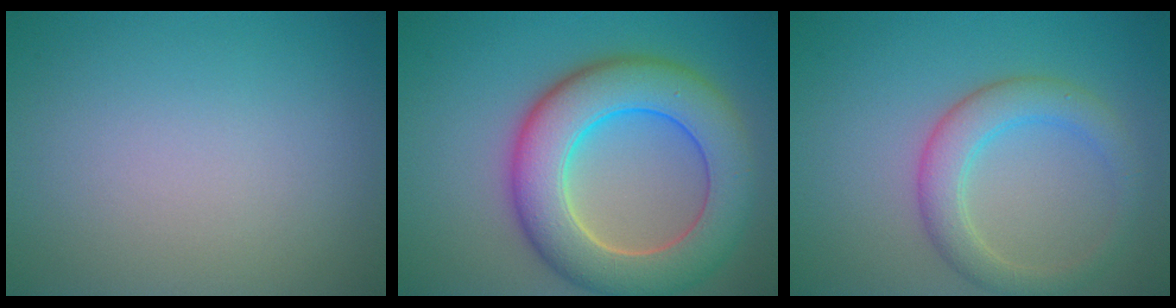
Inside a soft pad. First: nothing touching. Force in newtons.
{"total": 9.9, "press": 9.8, "slide": 0.7}
{"total": 3.8, "press": 3.8, "slide": 0.2}